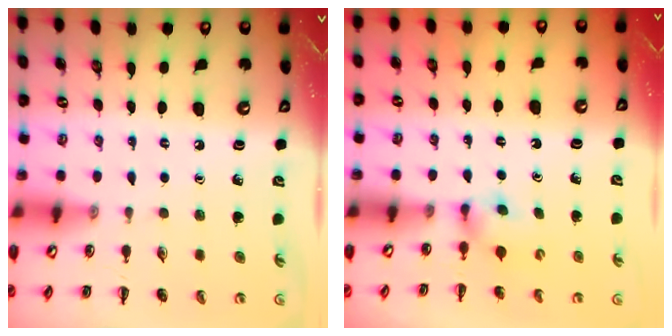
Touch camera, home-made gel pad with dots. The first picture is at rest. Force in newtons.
{"total": 3.6, "press": 3.4, "slide": 1.1}